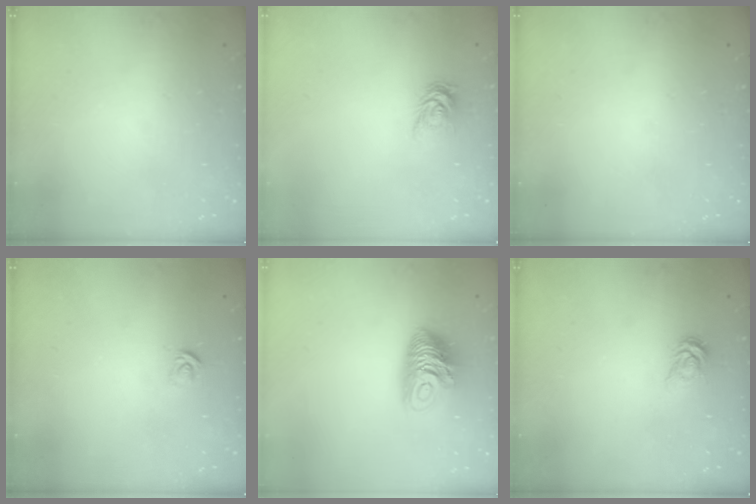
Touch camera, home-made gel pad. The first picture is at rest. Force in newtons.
{"total": 4.6, "press": 4.6, "slide": 0.7}
{"total": 0.0}
{"total": 2.6, "press": 2.6, "slide": 0.2}
{"total": 10.0, "press": 10.0, "slide": 0.6}
{"total": 3.4, "press": 3.4, "slide": 0.4}